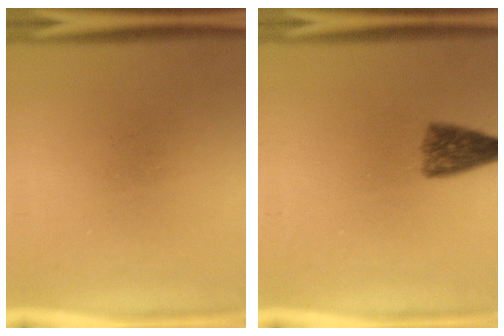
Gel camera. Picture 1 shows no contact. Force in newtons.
{"total": 5.1}